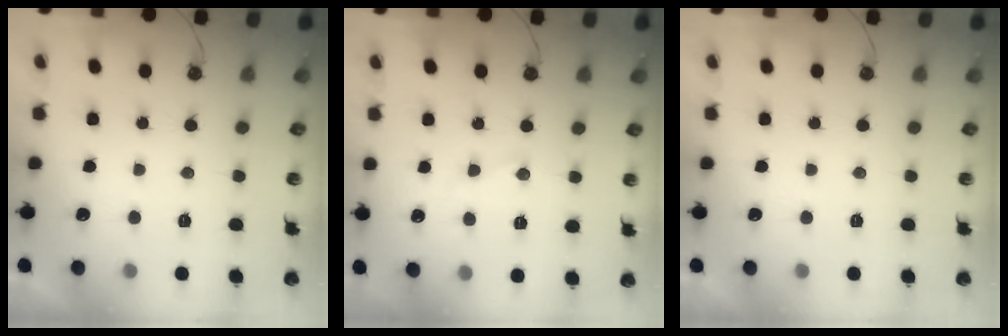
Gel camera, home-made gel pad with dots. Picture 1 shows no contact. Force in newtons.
{"total": 8.6, "press": 8.6, "slide": 0.8}
{"total": 0.0}